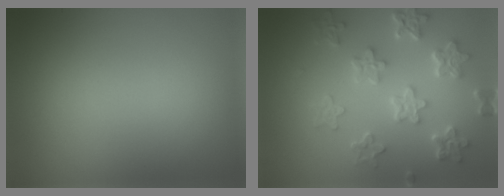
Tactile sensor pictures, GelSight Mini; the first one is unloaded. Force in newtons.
{"total": 6.1, "press": 4.7, "slide": 3.9}